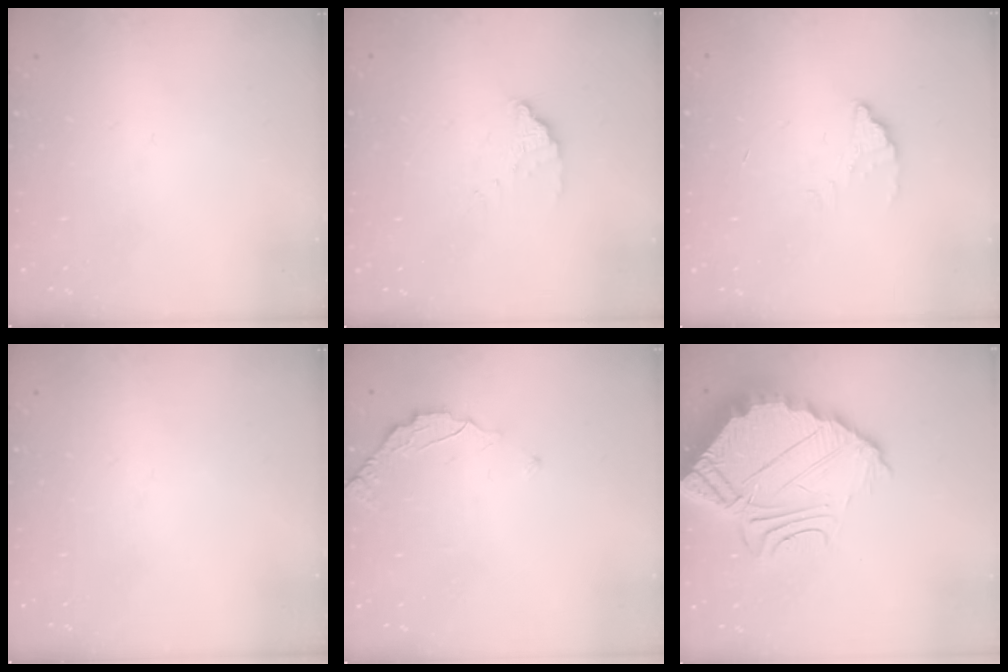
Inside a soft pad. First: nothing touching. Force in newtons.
{"total": 2.0, "press": 2.0, "slide": 0.1}
{"total": 1.8, "press": 1.8, "slide": 0.1}
{"total": 0.0}
{"total": 4.2, "press": 4.2, "slide": 0.4}
{"total": 12.9, "press": 12.9, "slide": 0.9}